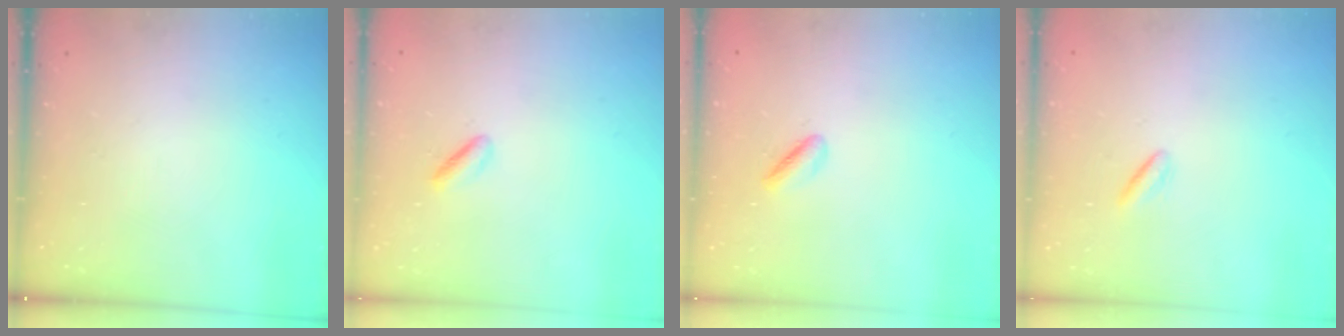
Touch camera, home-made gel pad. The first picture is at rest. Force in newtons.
{"total": 1.6, "press": 1.2, "slide": 0.9}
{"total": 2.0, "press": 1.7, "slide": 1.1}
{"total": 0.9, "press": 0.7, "slide": 0.6}